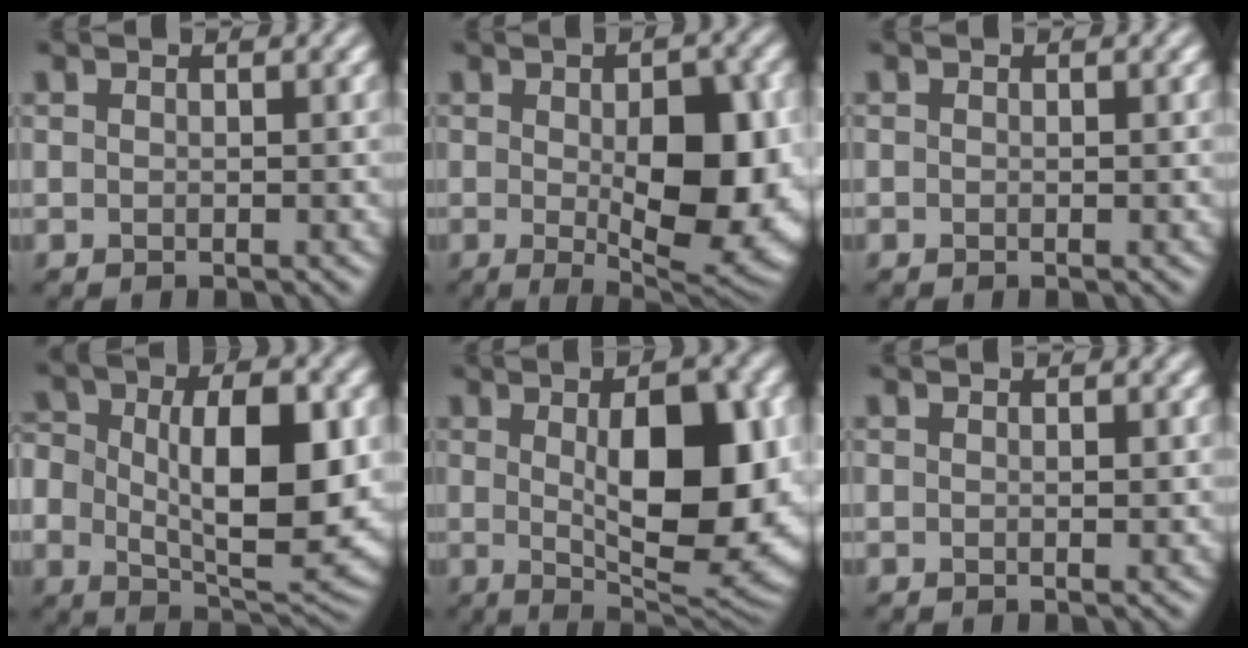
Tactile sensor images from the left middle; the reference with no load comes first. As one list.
[{"total": 12.0, "force": [-0.8, 4.9, 11.0], "torque": [-0.140, -0.014, -0.005]}, {"total": 0.0}, {"total": 12.7, "force": [0.2, 7.2, 10.4], "torque": [-0.172, -0.010, 0.012]}, {"total": 13.3, "force": [0.7, 4.7, 12.4], "torque": [-0.158, 0.002, 0.013]}, {"total": 0.6, "force": [0.0, 0.1, 0.6], "torque": [-0.009, -0.001, 0.000]}]